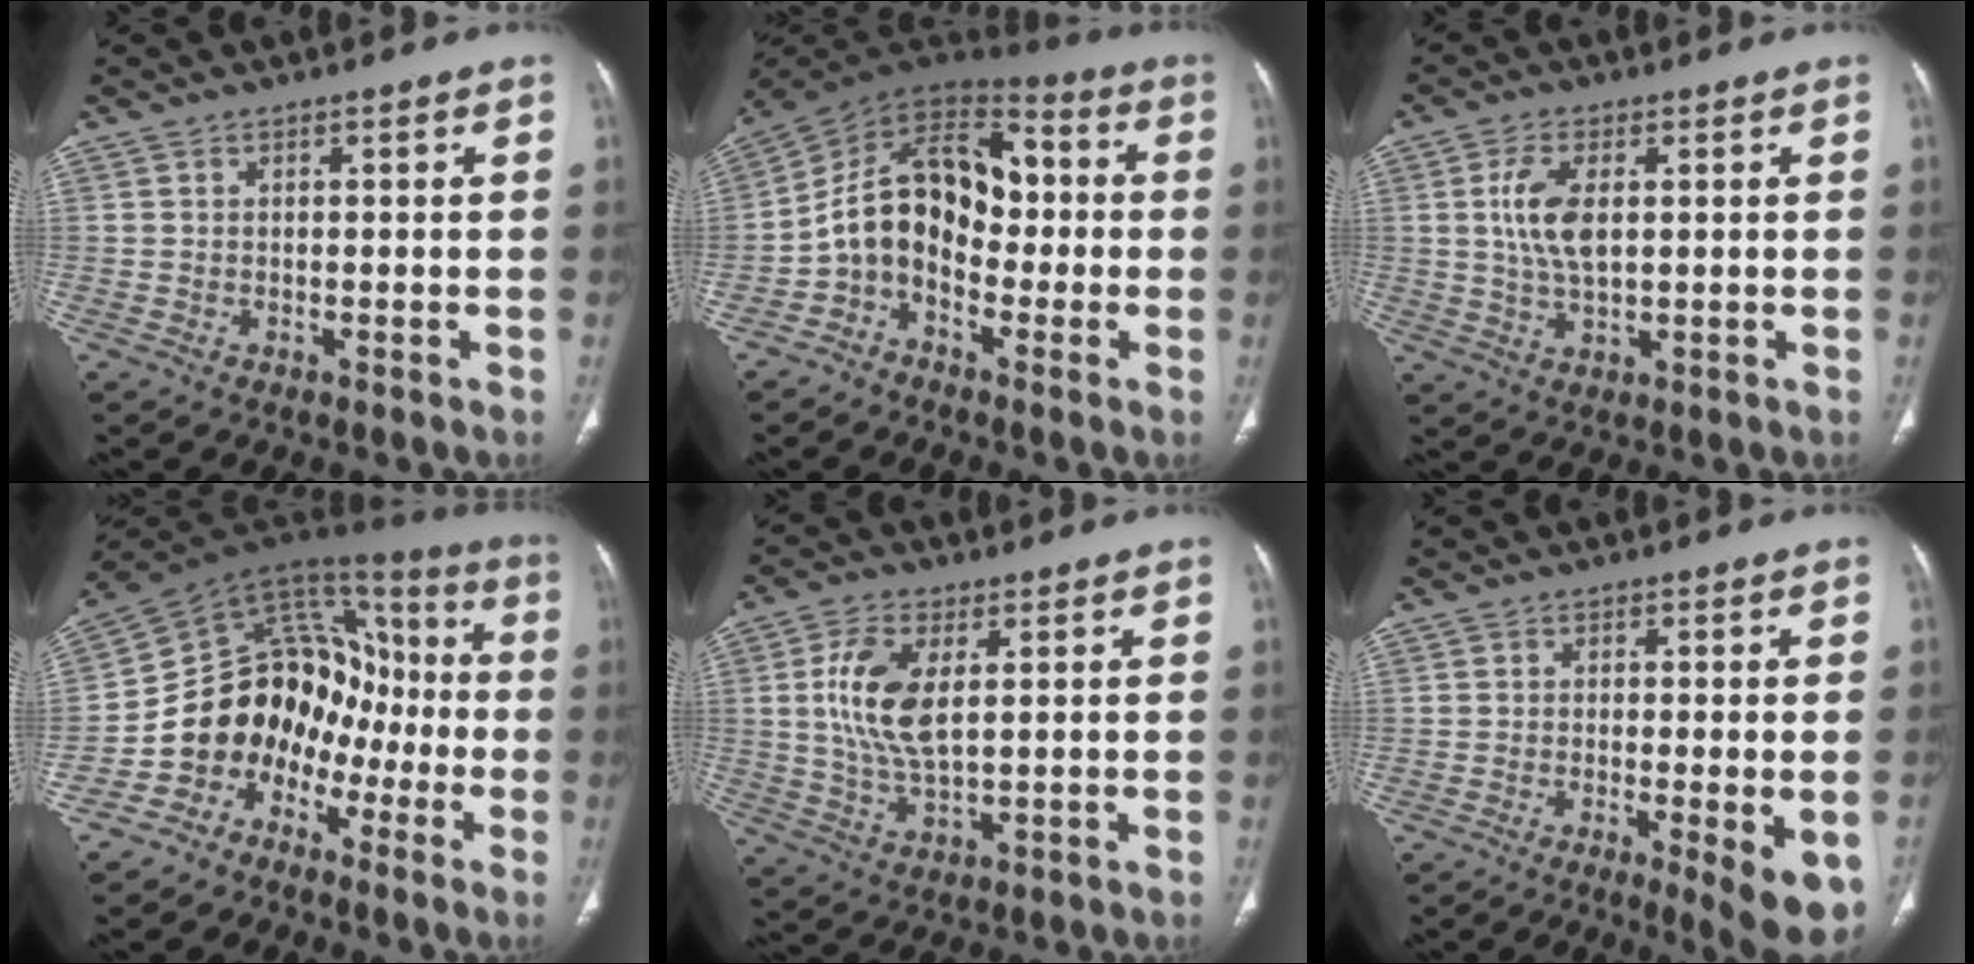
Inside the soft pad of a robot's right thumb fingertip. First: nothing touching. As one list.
[{"total": 13.9, "force": [-2.5, 9.6, 9.7], "torque": [-0.139, 0.066, -0.058]}, {"total": 7.3, "force": [1.3, 3.6, 6.3], "torque": [-0.130, -0.005, 0.025]}, {"total": 16.0, "force": [-6.4, 12.4, 7.9], "torque": [-0.071, 0.115, -0.120]}, {"total": 10.2, "force": [2.1, 4.9, 8.7], "torque": [-0.178, -0.009, 0.042]}, {"total": 9.0, "force": [-3.2, 2.0, 8.1], "torque": [-0.105, -0.019, -0.045]}]